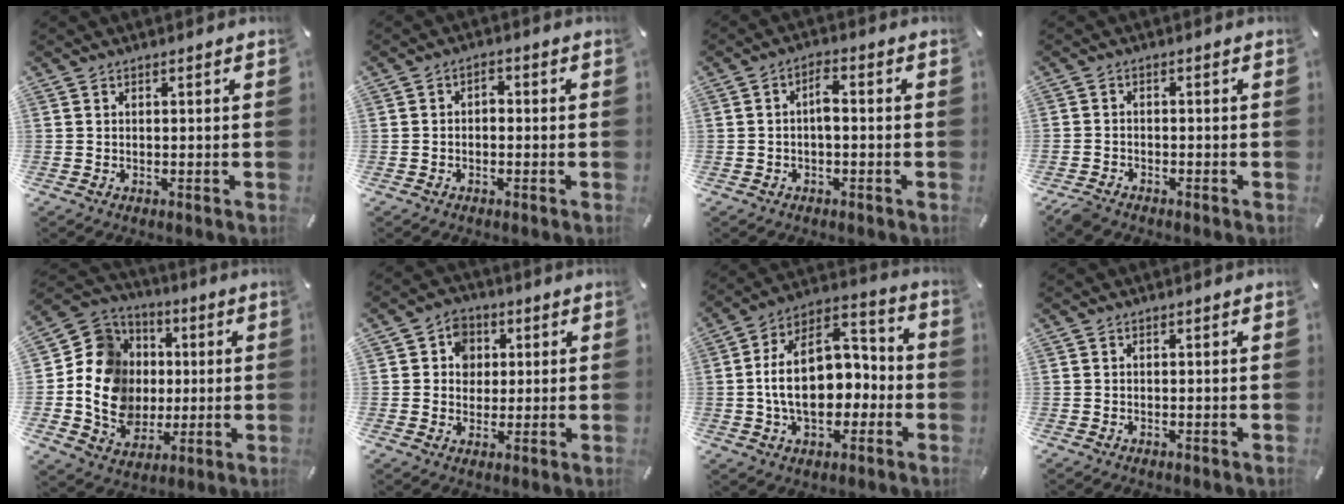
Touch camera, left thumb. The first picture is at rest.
{"total": 2.0, "force": [-0.8, 1.5, 1.2], "torque": [-0.025, 0.010, -0.017]}
{"total": 3.7, "force": [-0.5, 1.8, 3.2], "torque": [-0.060, 0.014, -0.010]}
{"total": 2.4, "force": [-2.1, 1.0, 0.6], "torque": [-0.025, 0.008, -0.046]}
{"total": 17.4, "force": [-1.3, 15.7, 7.4], "torque": [-0.150, 0.007, -0.018]}
{"total": 6.7, "force": [1.0, 6.3, 1.9], "torque": [-0.024, 0.005, 0.014]}
{"total": 18.4, "force": [-1.4, 12.7, 13.2], "torque": [-0.225, 0.008, -0.024]}
{"total": 0.0}